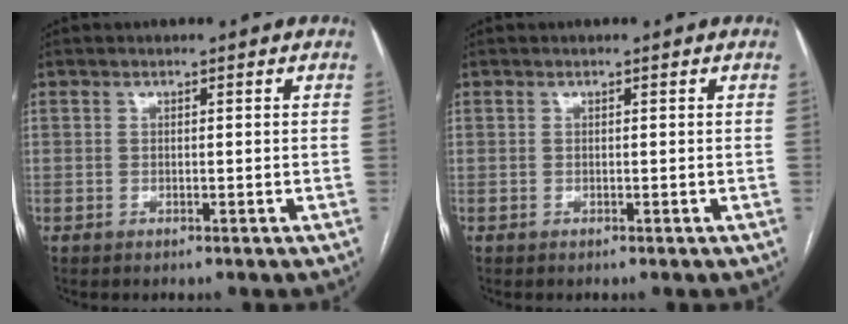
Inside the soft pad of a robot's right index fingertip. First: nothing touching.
{"total": 0.0}